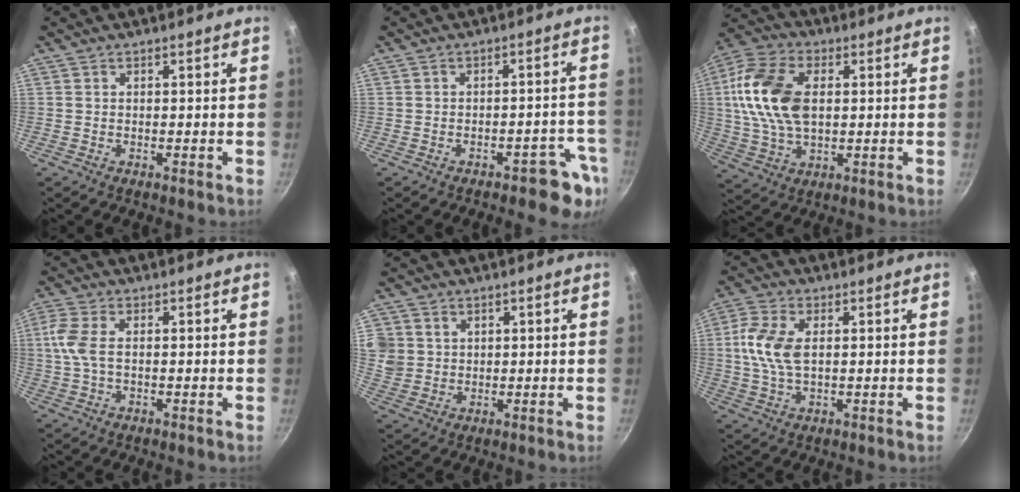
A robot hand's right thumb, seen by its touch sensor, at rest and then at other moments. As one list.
[{"total": 6.3, "force": [-3.6, 3.1, 4.2], "torque": [-0.002, 0.038, -0.036]}, {"total": 15.4, "force": [2.1, 9.3, 12.1], "torque": [-0.225, 0.010, 0.030]}, {"total": 6.0, "force": [0.7, 3.1, 5.0], "torque": [-0.120, 0.010, 0.009]}, {"total": 7.7, "force": [2.6, 6.9, 2.6], "torque": [-0.037, -0.001, 0.061]}, {"total": 8.8, "force": [1.3, 4.9, 7.2], "torque": [-0.149, 0.009, 0.020]}]